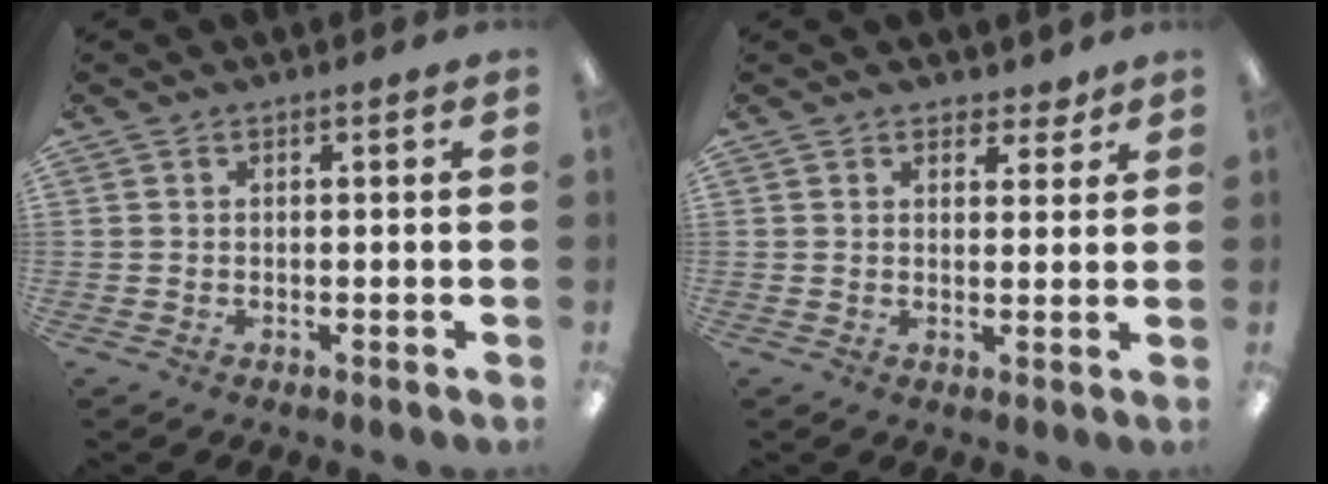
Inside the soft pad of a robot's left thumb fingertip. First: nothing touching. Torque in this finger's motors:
{"motor_torque": [-0.05, 0.05, 0.02, -0.04, 0.05]}